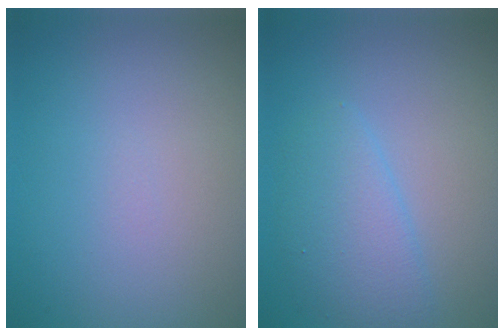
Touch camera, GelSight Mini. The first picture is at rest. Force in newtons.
{"total": 3.0, "press": 3.0, "slide": 0.2}